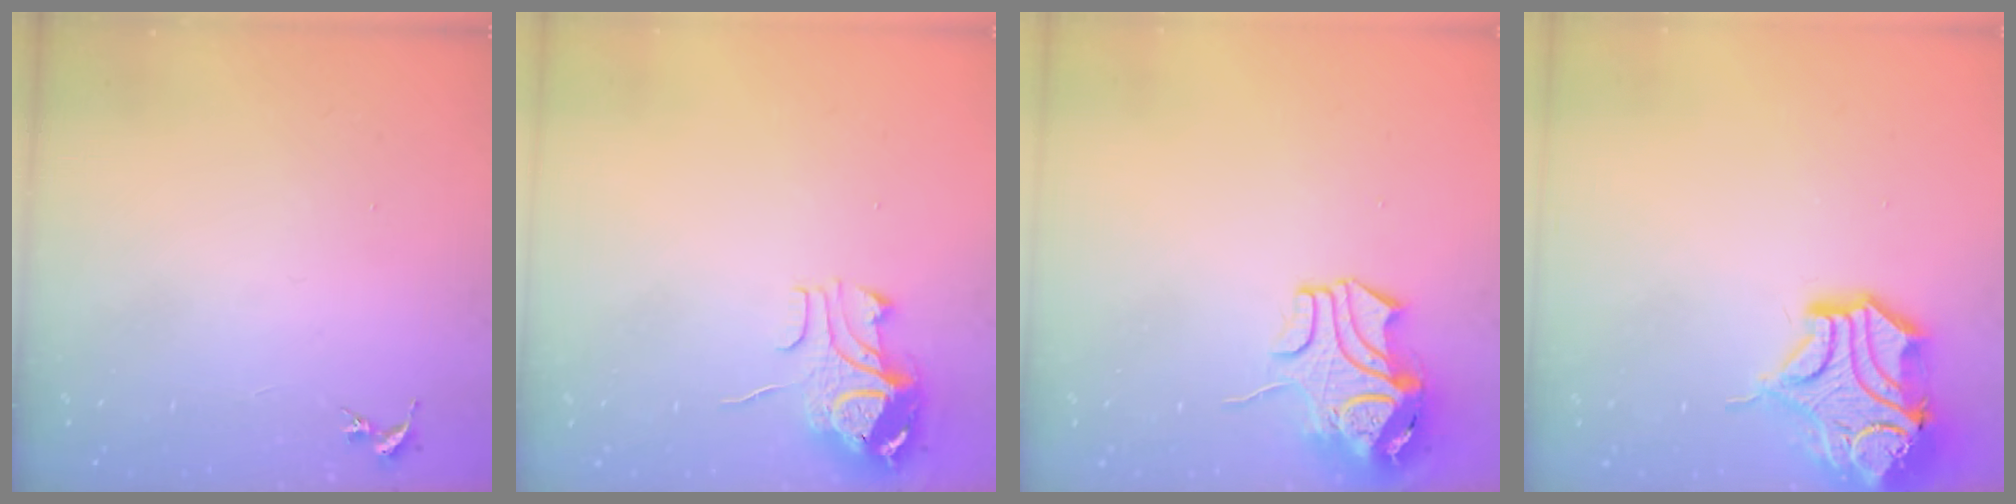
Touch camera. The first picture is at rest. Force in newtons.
{"total": 9.8, "press": 9.8, "slide": 1.2}
{"total": 10.5, "press": 10.3, "slide": 1.7}
{"total": 15.9, "press": 15.8, "slide": 2.3}